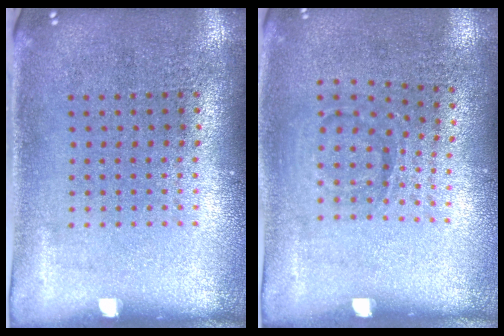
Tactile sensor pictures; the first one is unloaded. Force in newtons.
{"total": 1.0, "press": 0.7, "slide": 0.7}